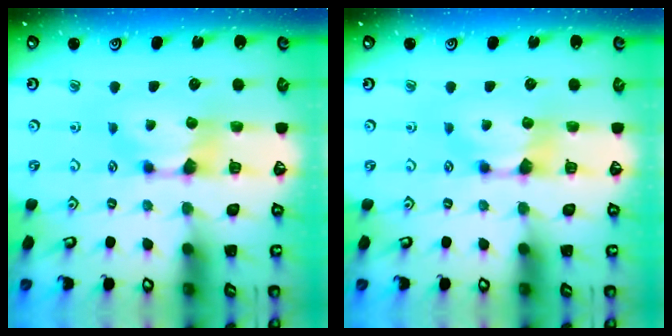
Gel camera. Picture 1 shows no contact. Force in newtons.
{"total": 0.0}